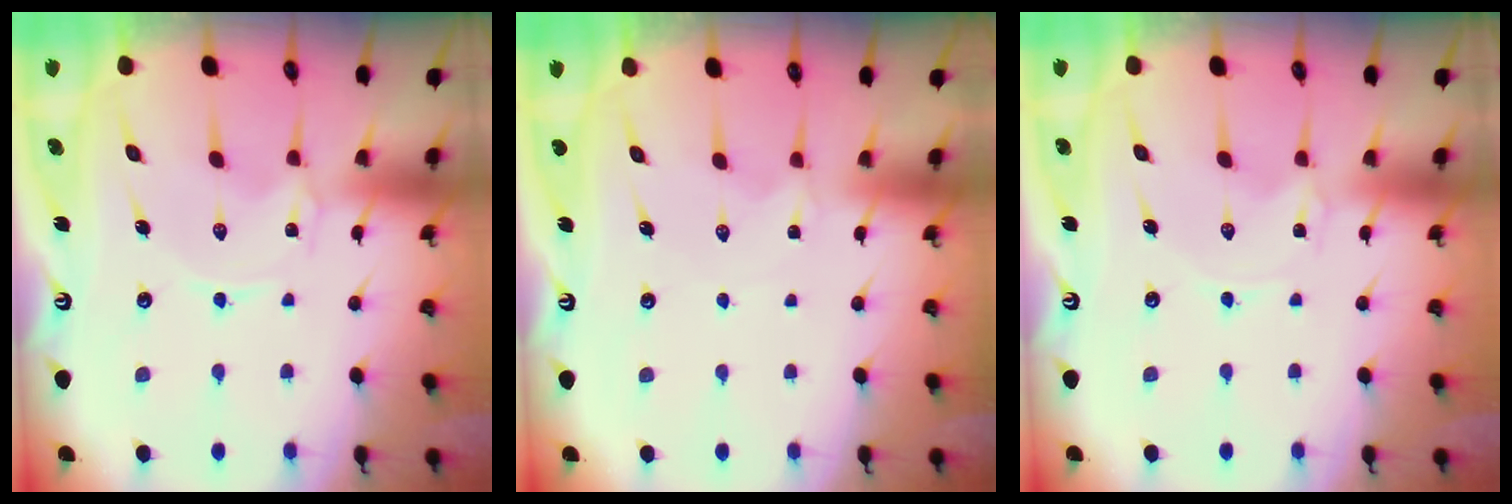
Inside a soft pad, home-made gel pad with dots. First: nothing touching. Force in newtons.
{"total": 0.0}
{"total": 0.0}